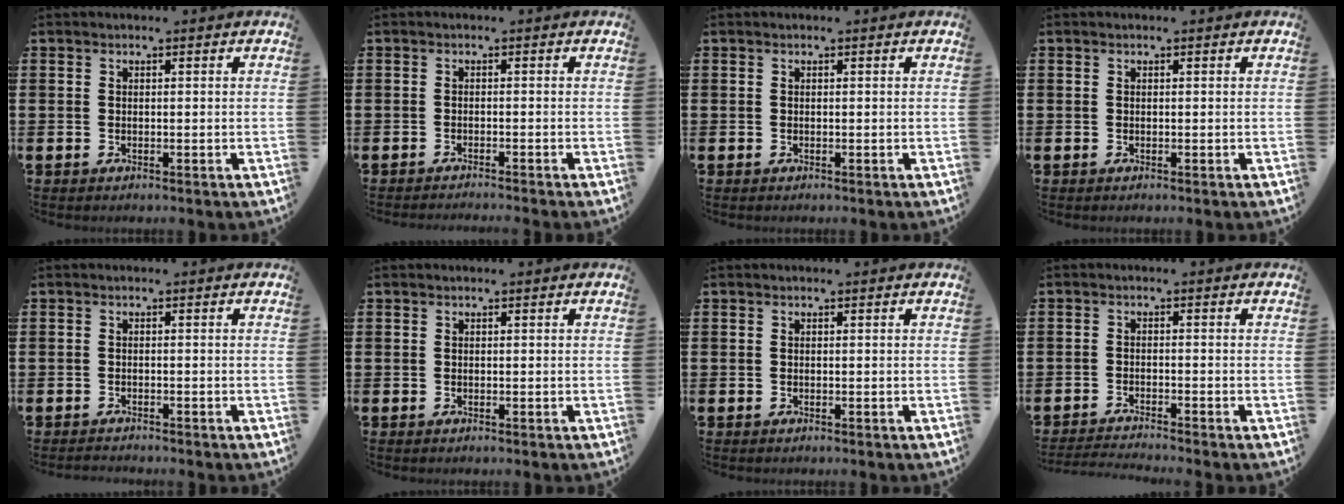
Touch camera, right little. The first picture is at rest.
{"total": 0.8, "force": [-0.7, -0.2, 0.0], "torque": [0.001, -0.001, -0.016]}
{"total": 0.0}
{"total": 0.0}
{"total": 0.7, "force": [-0.7, 0.0, 0.0], "torque": [-0.002, -0.001, -0.014]}
{"total": 0.0}
{"total": 0.0}
{"total": 1.5, "force": [-1.5, -0.2, 0.2], "torque": [-0.005, 0.001, -0.030]}